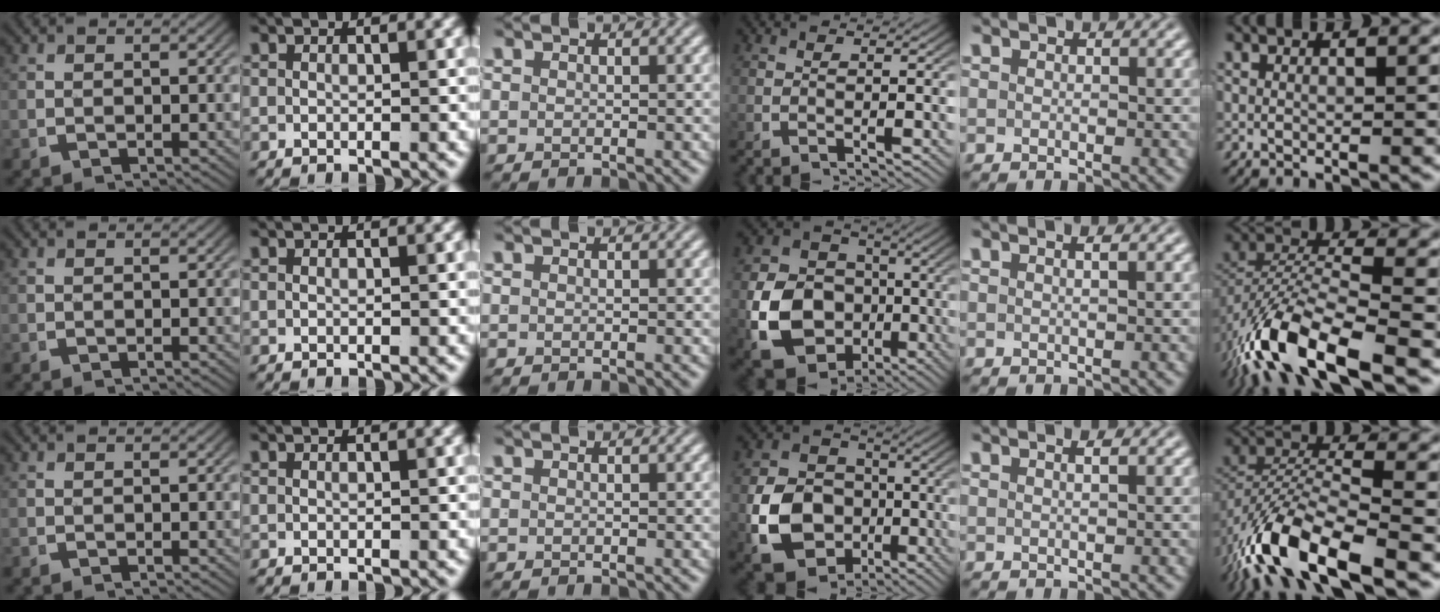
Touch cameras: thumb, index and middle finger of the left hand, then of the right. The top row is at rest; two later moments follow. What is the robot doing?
{"motion": "lift_and_place", "object": "jacket"}